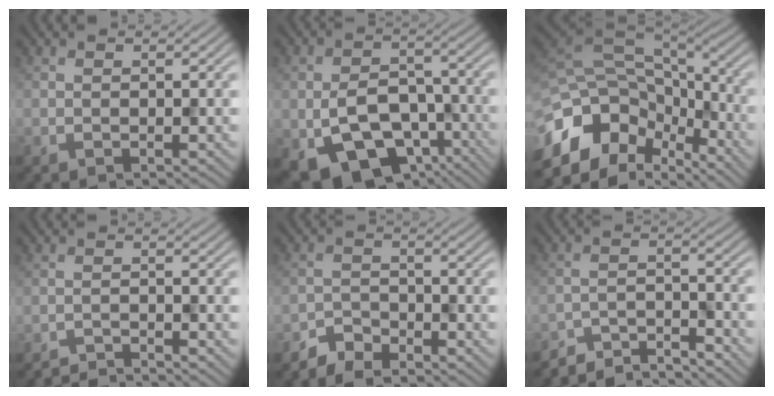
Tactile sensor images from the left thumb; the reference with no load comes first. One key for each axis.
{"total": 12.2, "fx": -5.4, "fy": 7.4, "fz": 8.0, "tx": -0.162, "ty": -0.022, "tz": -0.088}
{"total": 13.9, "fx": -6.4, "fy": 8.8, "fz": 8.7, "tx": -0.242, "ty": -0.028, "tz": -0.095}
{"total": 2.3, "fx": -2.2, "fy": 0.0, "fz": 0.4, "tx": -0.001, "ty": 0.002, "tz": -0.046}
{"total": 3.2, "fx": -2.8, "fy": 1.3, "fz": 0.9, "tx": -0.015, "ty": 0.001, "tz": -0.063}
{"total": 5.7, "fx": -5.5, "fy": 0.6, "fz": 1.2, "tx": -0.026, "ty": 0.000, "tz": -0.101}